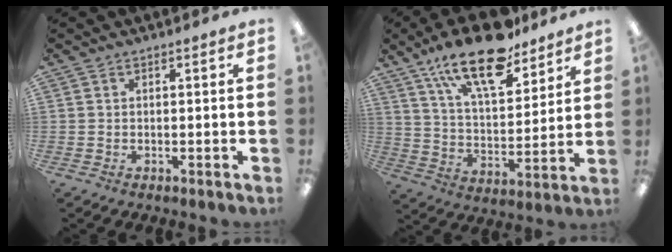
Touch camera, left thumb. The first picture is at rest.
{"total": 19.2, "force": [14.2, 7.4, 10.6], "torque": [-0.185, -0.073, 0.245]}